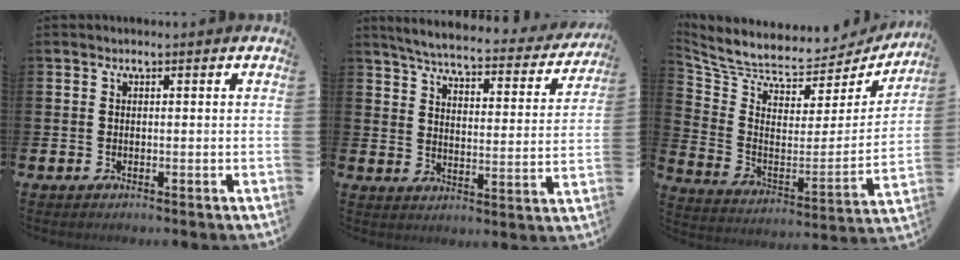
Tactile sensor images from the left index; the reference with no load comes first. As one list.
[{"total": 5.4, "force": [4.9, 0.8, 2.0], "torque": [-0.054, -0.041, 0.076]}, {"total": 7.0, "force": [6.3, 2.3, 1.7], "torque": [-0.076, -0.058, 0.106]}]